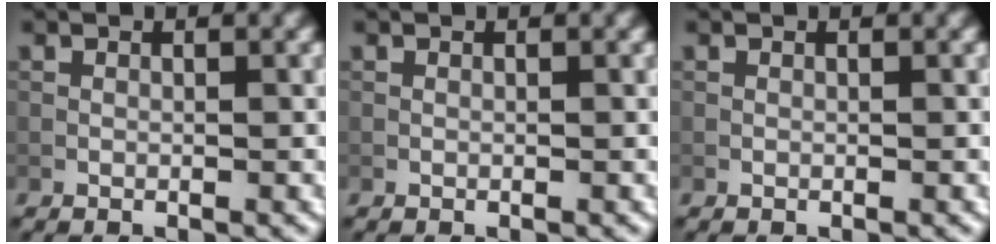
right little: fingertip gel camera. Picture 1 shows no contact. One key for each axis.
{"total": 0.0}
{"total": 0.0}